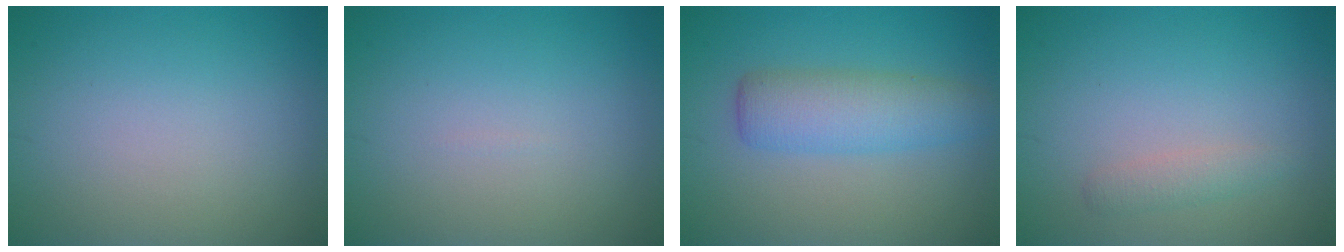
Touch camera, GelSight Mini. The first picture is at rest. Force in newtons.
{"total": 0.0}
{"total": 4.4, "press": 4.4, "slide": 0.2}
{"total": 1.3, "press": 1.3, "slide": 0.0}